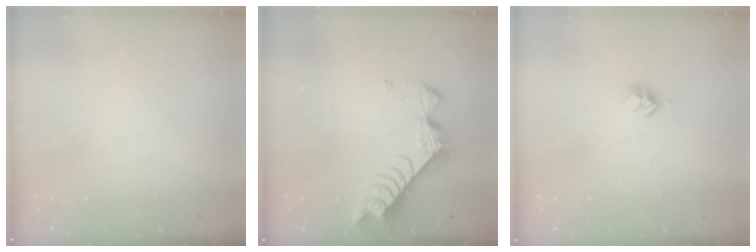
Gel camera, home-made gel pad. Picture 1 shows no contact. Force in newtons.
{"total": 8.4, "press": 8.3, "slide": 0.7}
{"total": 3.0, "press": 2.9, "slide": 0.4}